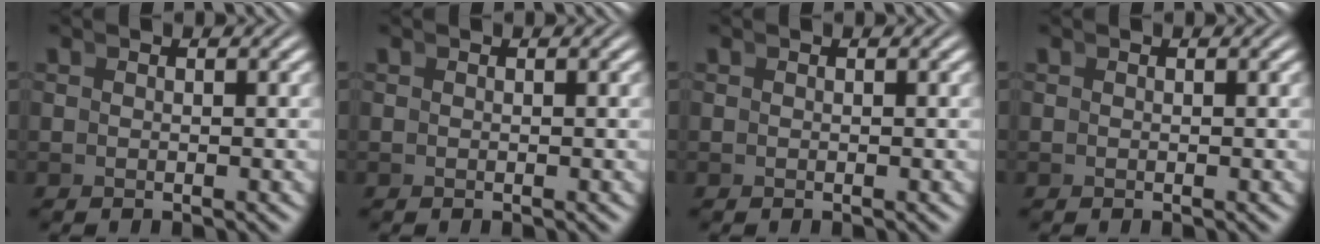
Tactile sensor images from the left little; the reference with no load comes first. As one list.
[{"total": 0.0}, {"total": 0.0}, {"total": 0.0}]